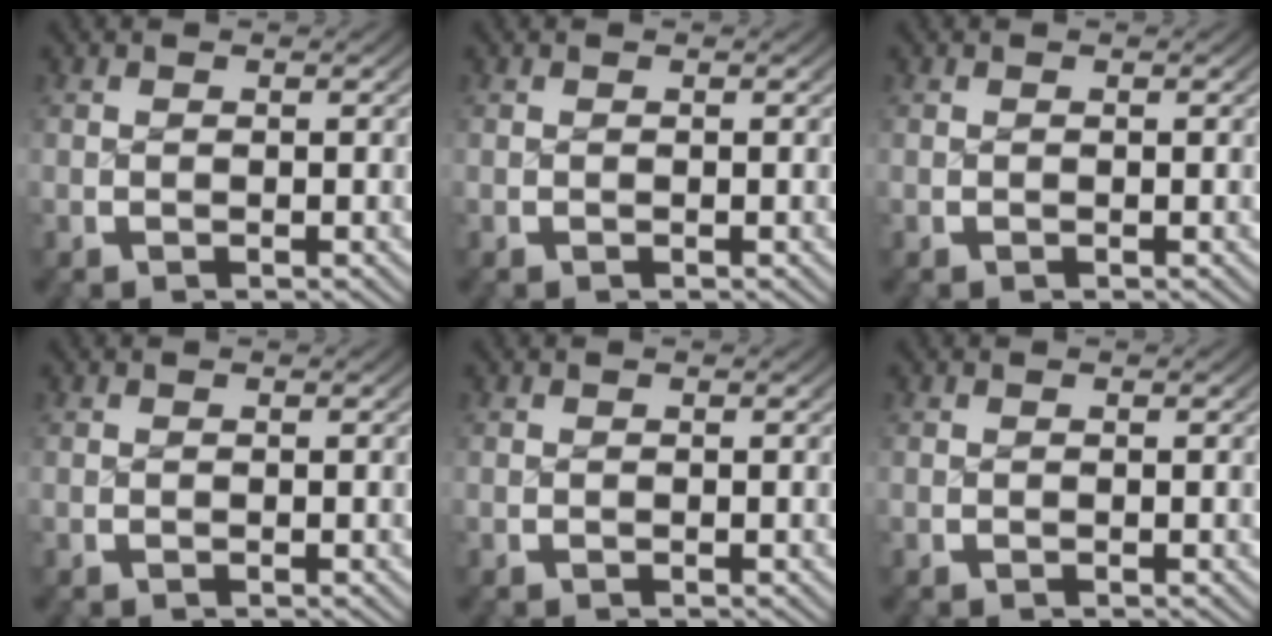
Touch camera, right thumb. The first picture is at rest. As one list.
[{"total": 0.0}, {"total": 0.0}, {"total": 0.0}, {"total": 0.0}, {"total": 0.0}]